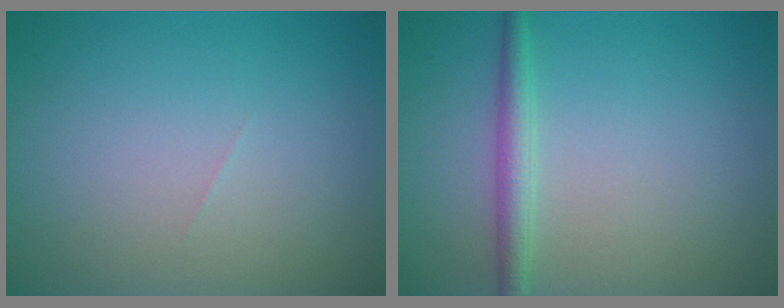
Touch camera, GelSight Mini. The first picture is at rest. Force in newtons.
{"total": 2.1, "press": 2.1, "slide": 0.0}